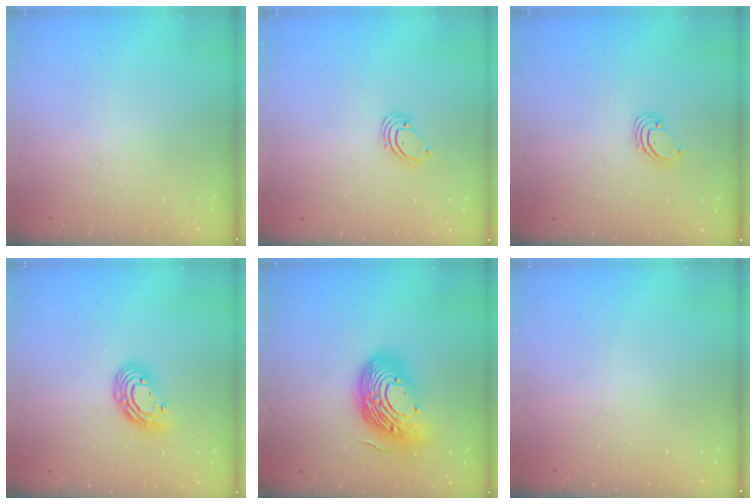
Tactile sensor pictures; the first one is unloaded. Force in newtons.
{"total": 1.6, "press": 1.6, "slide": 0.1}
{"total": 1.6, "press": 1.6, "slide": 0.1}
{"total": 9.8, "press": 9.8, "slide": 0.9}
{"total": 20.9, "press": 20.8, "slide": 1.8}
{"total": 0.0}